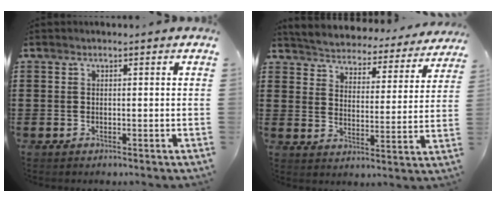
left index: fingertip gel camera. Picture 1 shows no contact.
{"total": 4.0, "force": [4.0, -0.1, -0.3], "torque": [-0.021, -0.039, 0.062]}